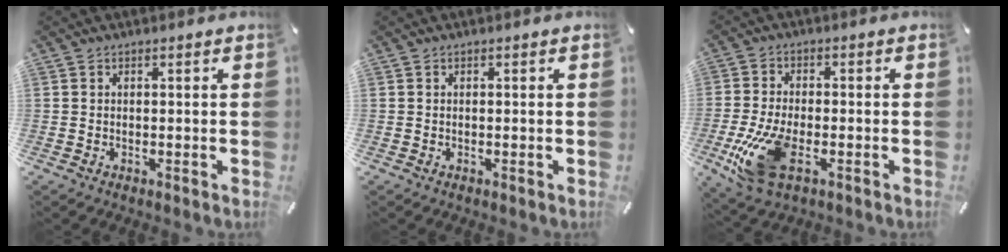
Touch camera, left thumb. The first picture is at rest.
{"total": 0.0}
{"total": 12.4, "force": [-4.1, 6.0, 10.0], "torque": [-0.222, -0.007, -0.070]}